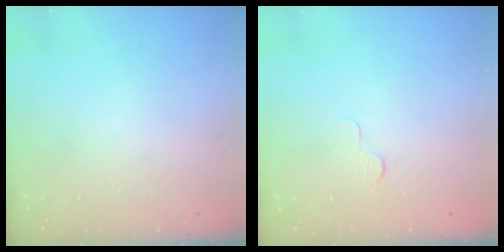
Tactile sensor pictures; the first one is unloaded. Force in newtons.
{"total": 3.0, "press": 2.9, "slide": 0.3}